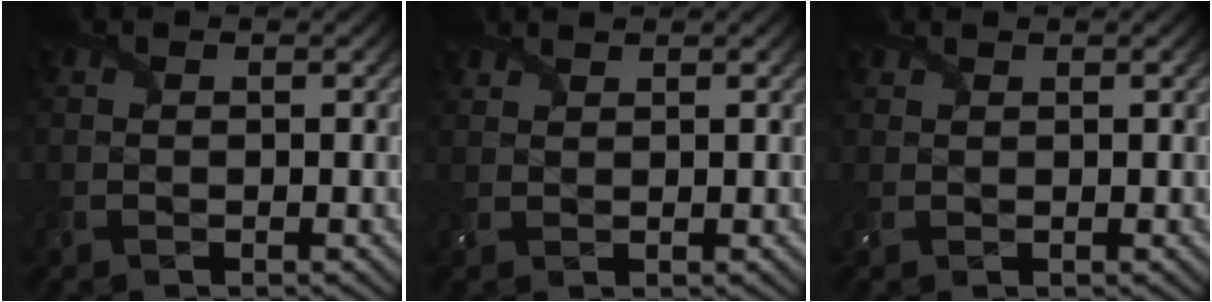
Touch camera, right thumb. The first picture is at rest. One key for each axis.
{"total": 1.7, "fx": 1.6, "fy": 0.6, "fz": 0.4, "tx": -0.014, "ty": 0.003, "tz": 0.035}
{"total": 1.1, "fx": 1.0, "fy": 0.4, "fz": 0.2, "tx": -0.013, "ty": 0.004, "tz": 0.025}